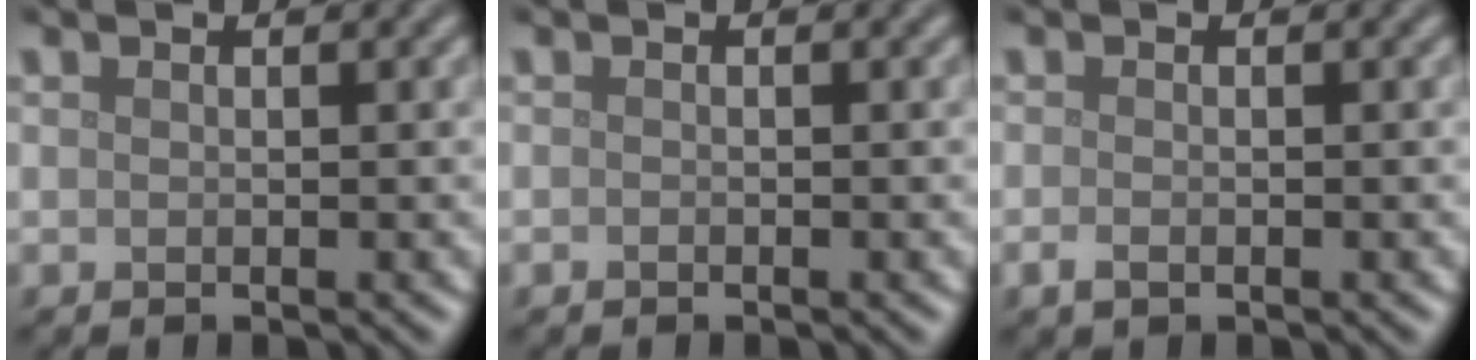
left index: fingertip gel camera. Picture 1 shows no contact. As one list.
[{"total": 0.0}, {"total": 1.0, "force": [-0.6, 0.5, 0.7], "torque": [-0.018, -0.004, -0.011]}]